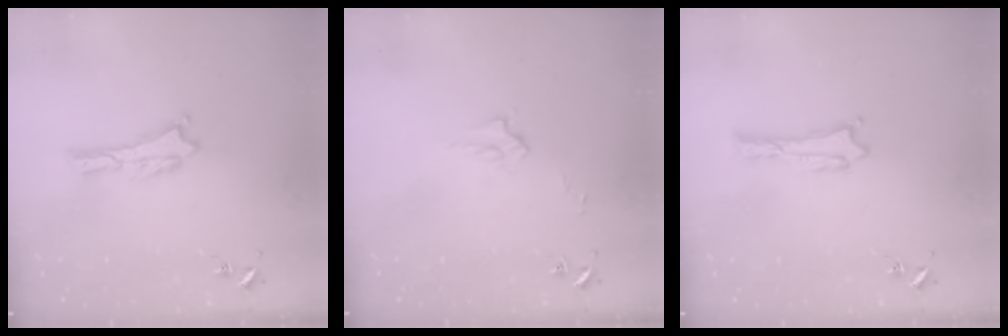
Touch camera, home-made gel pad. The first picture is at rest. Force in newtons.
{"total": 2.6, "press": 2.6, "slide": 0.3}
{"total": 0.0}